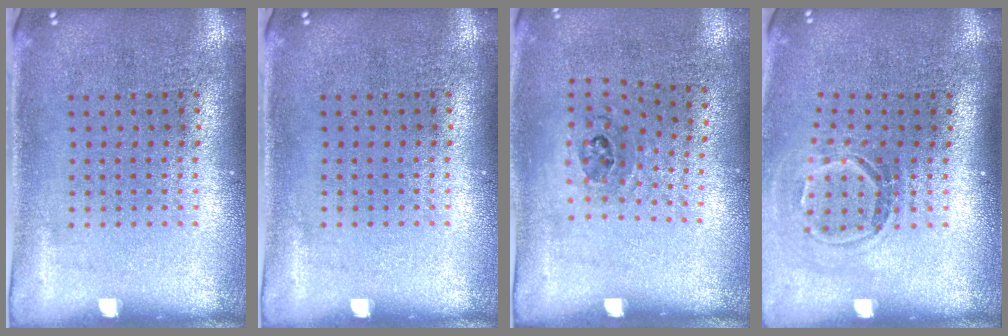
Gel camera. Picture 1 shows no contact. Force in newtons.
{"total": 0.0}
{"total": 1.1, "press": 0.7, "slide": 0.8}
{"total": 1.7, "press": 1.2, "slide": 1.2}